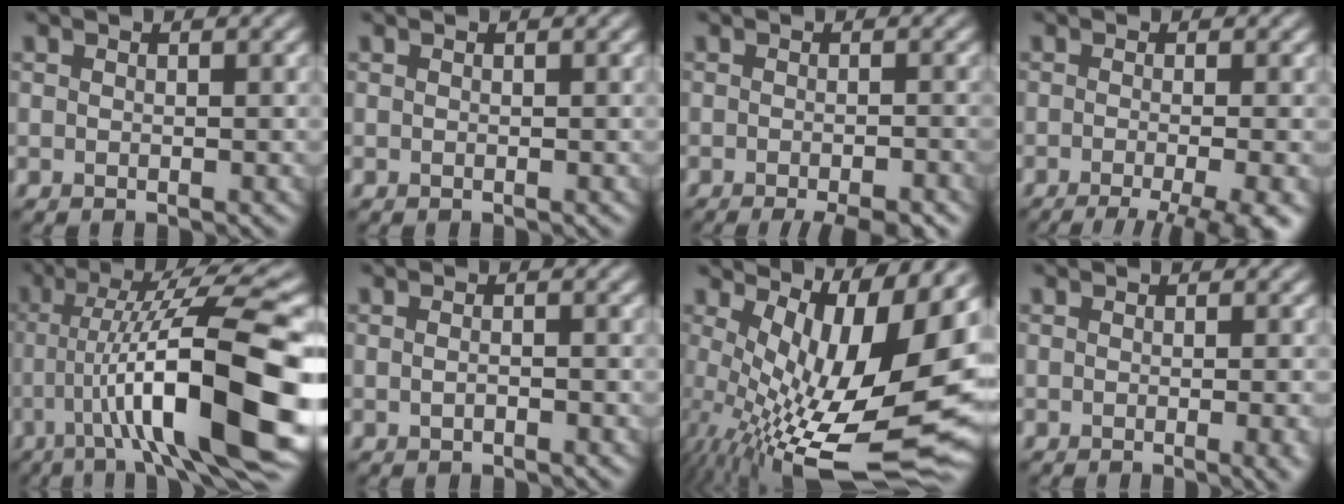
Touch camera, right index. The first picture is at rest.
{"total": 0.0}
{"total": 4.4, "force": [-2.8, 0.9, 3.3], "torque": [-0.037, -0.003, -0.038]}
{"total": 7.8, "force": [-3.8, 2.3, 6.5], "torque": [-0.064, -0.007, -0.054]}
{"total": 14.4, "force": [-2.5, 2.8, 13.9], "torque": [-0.195, 0.023, -0.037]}
{"total": 0.8, "force": [-0.2, 0.3, 0.7], "torque": [-0.015, -0.005, -0.006]}
{"total": 17.2, "force": [1.5, 6.1, 16.0], "torque": [-0.241, -0.017, 0.052]}
{"total": 3.1, "force": [-0.5, 1.1, 2.9], "torque": [-0.024, -0.005, -0.005]}